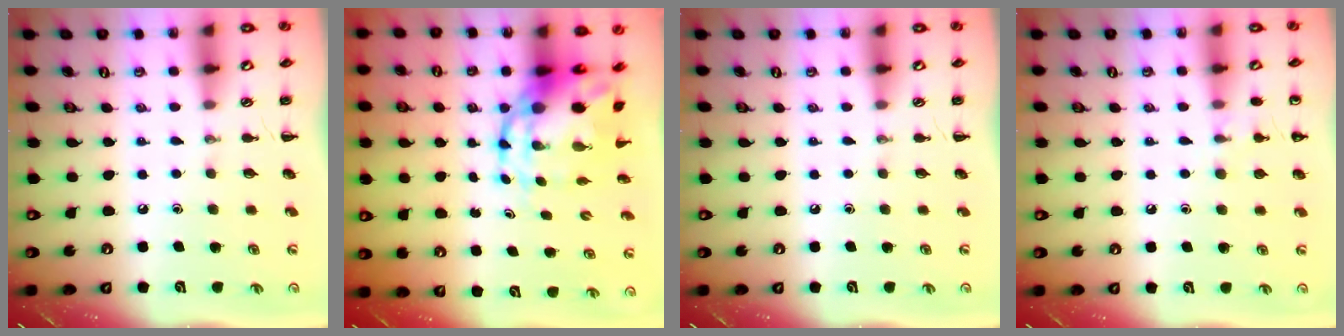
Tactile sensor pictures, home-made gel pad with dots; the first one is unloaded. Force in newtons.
{"total": 10.0, "press": 9.7, "slide": 2.4}
{"total": 0.0}
{"total": 6.1, "press": 5.7, "slide": 2.0}